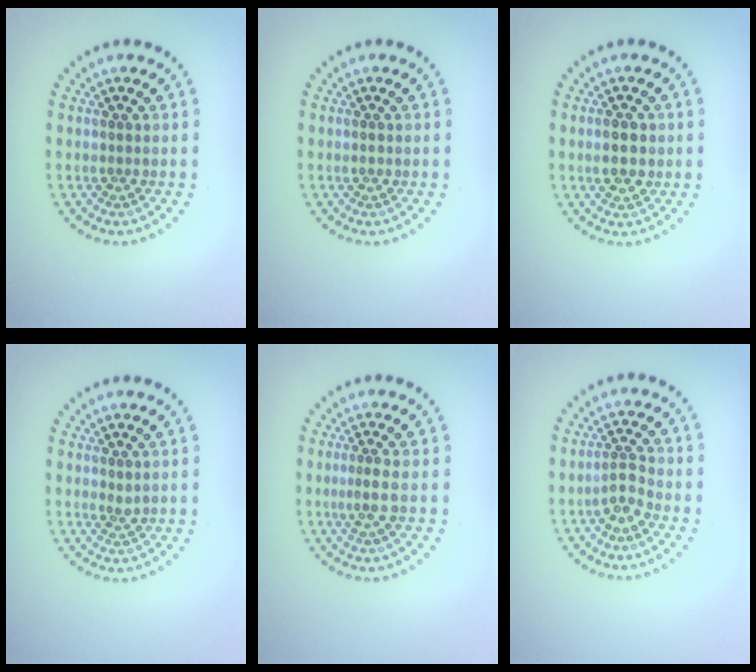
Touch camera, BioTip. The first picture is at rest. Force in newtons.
{"total": 0.7, "press": 0.7, "slide": 0.0}
{"total": 2.4, "press": 2.4, "slide": 0.2}
{"total": 0.8, "press": 0.6, "slide": 0.5}
{"total": 1.7, "press": 1.2, "slide": 1.1}
{"total": 2.0, "press": 1.5, "slide": 1.3}